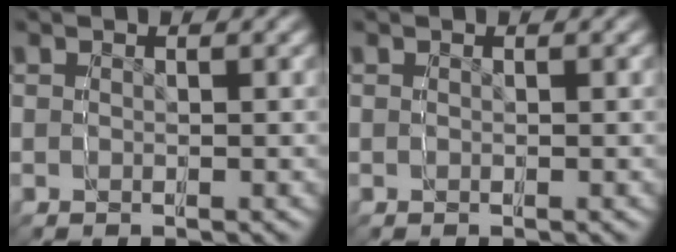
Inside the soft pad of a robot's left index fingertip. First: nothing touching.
{"total": 0.0}